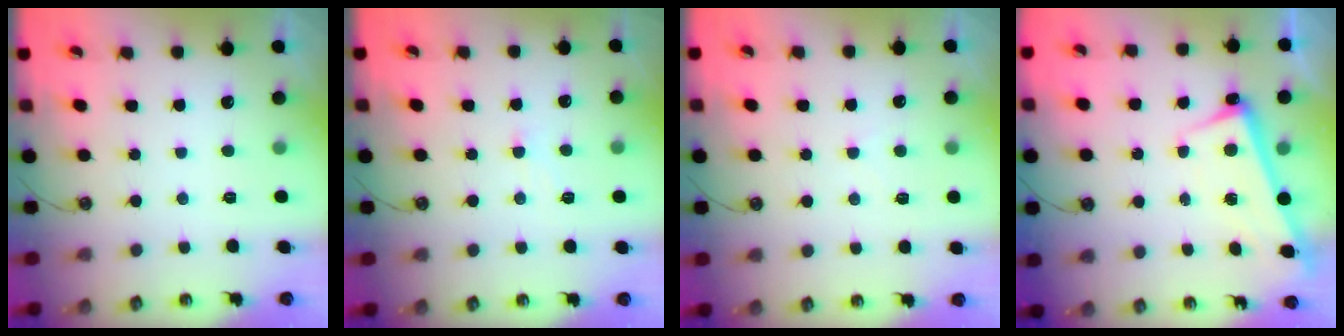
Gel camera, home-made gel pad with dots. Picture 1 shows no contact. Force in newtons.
{"total": 2.0, "press": 2.0, "slide": 0.2}
{"total": 0.7, "press": 0.6, "slide": 0.3}
{"total": 2.6, "press": 2.4, "slide": 0.9}